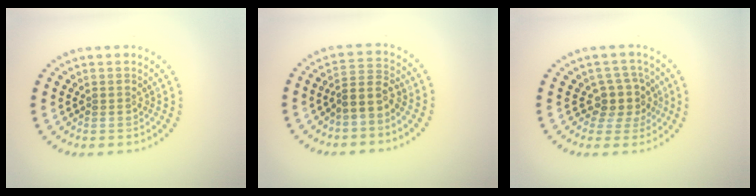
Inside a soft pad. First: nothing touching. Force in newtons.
{"total": 2.7, "press": 2.0, "slide": 1.8}
{"total": 2.9, "press": 2.3, "slide": 1.7}